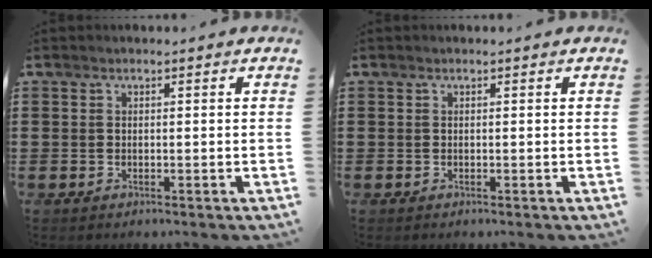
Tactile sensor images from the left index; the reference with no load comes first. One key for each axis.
{"total": 0.0}